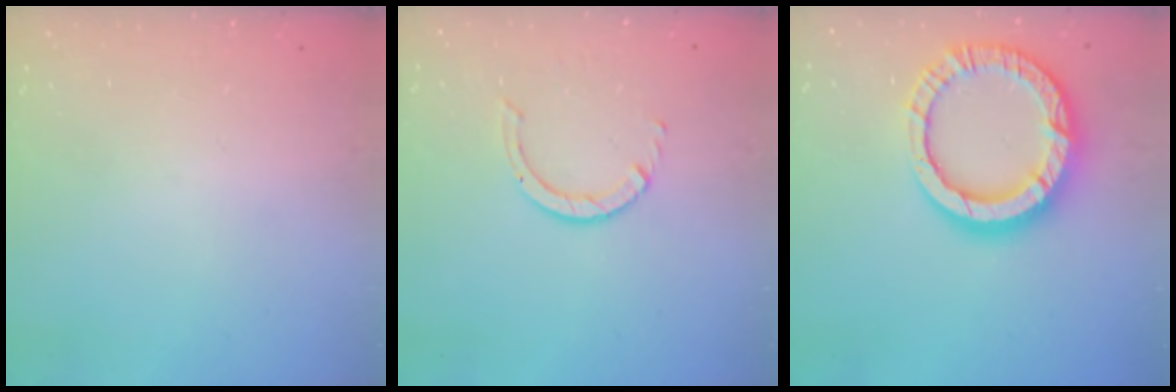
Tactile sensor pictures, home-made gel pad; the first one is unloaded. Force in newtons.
{"total": 1.4, "press": 1.4, "slide": 0.2}
{"total": 16.2, "press": 16.1, "slide": 1.6}